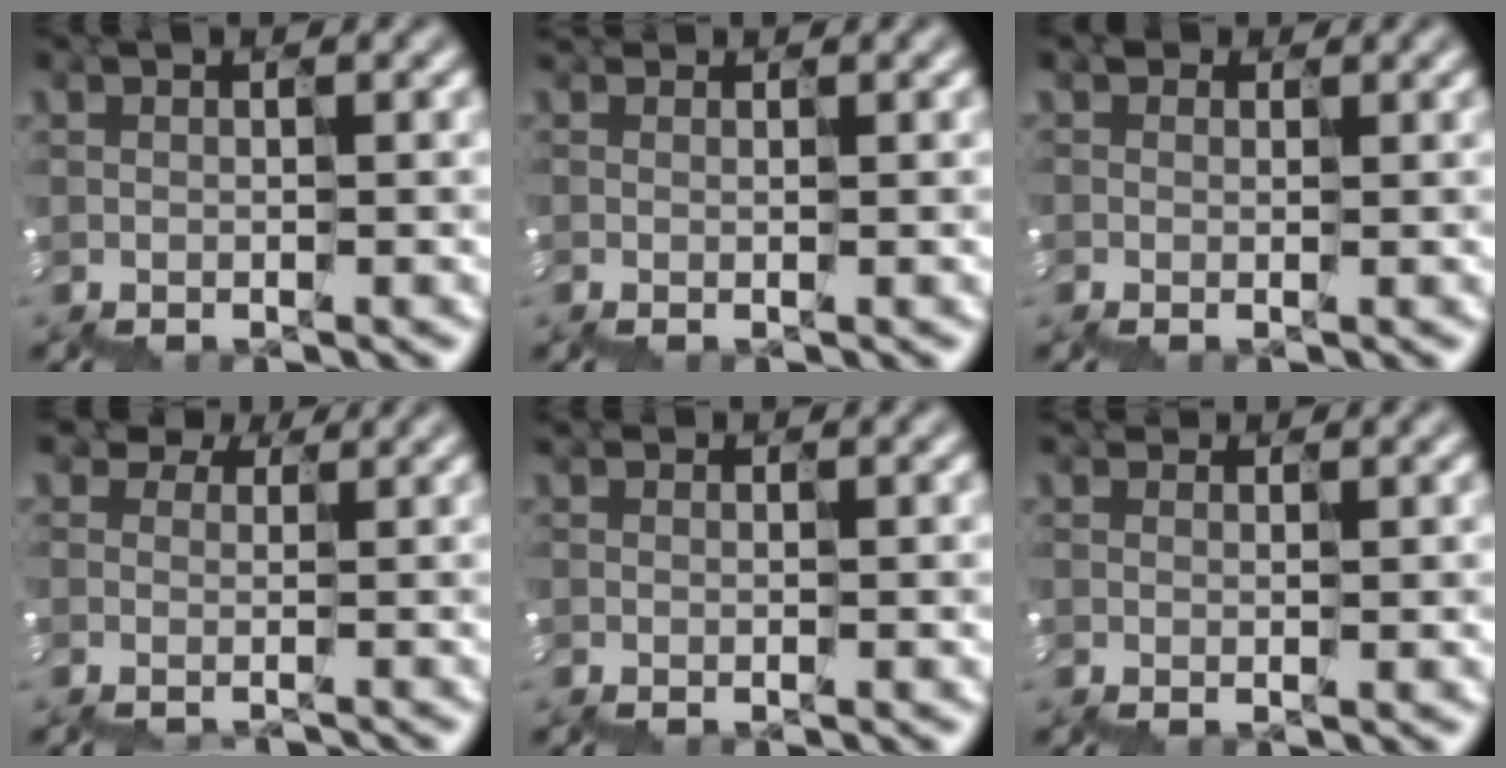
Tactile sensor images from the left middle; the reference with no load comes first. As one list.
[{"total": 0.0}, {"total": 0.8, "force": [0.5, 0.6, 0.2], "torque": [-0.010, 0.008, 0.005]}, {"total": 5.3, "force": [1.6, 4.3, 2.7], "torque": [-0.072, 0.024, 0.054]}, {"total": 0.5, "force": [-0.5, -0.1, -0.2], "torque": [0.004, -0.006, -0.006]}, {"total": 0.7, "force": [0.6, 0.4, 0.2], "torque": [0.008, 0.009, 0.002]}]